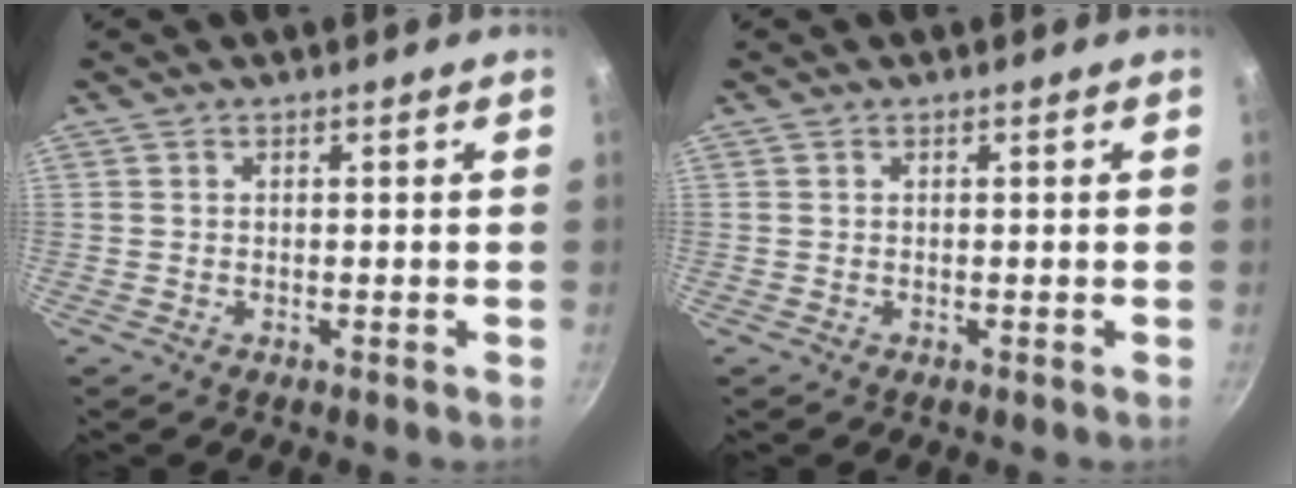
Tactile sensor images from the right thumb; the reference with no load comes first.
{"total": 0.0}